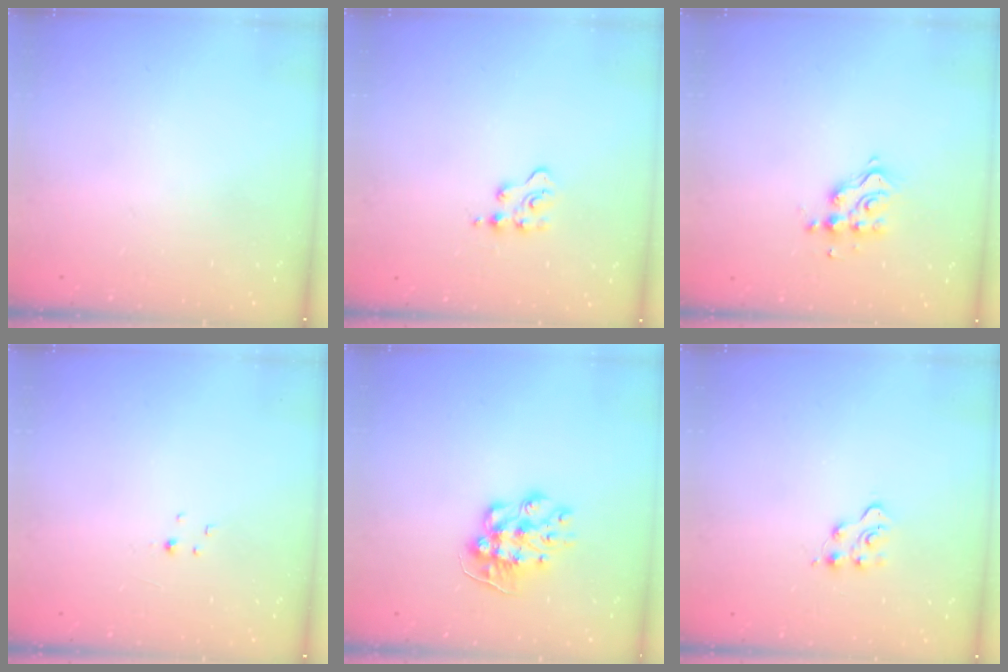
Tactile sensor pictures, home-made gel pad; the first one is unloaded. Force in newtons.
{"total": 4.2, "press": 4.2, "slide": 0.6}
{"total": 7.1, "press": 7.1, "slide": 0.5}
{"total": 1.1, "press": 1.1, "slide": 0.2}
{"total": 11.3, "press": 11.3, "slide": 0.7}
{"total": 4.5, "press": 4.5, "slide": 0.6}